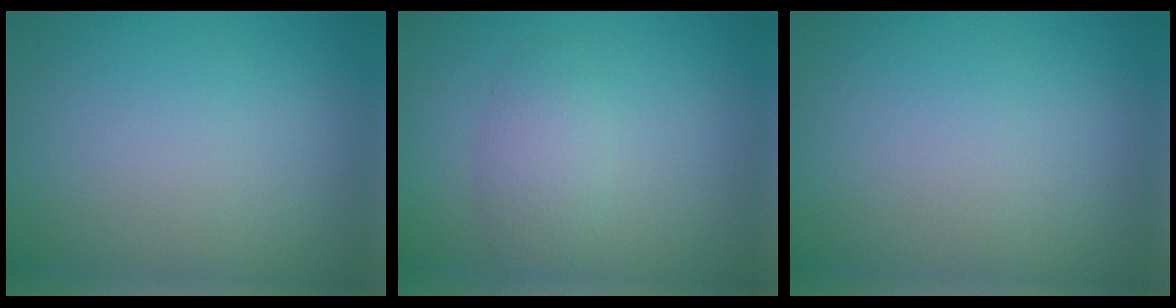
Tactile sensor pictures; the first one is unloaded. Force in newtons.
{"total": 2.4, "press": 2.4, "slide": 0.0}
{"total": 0.0}